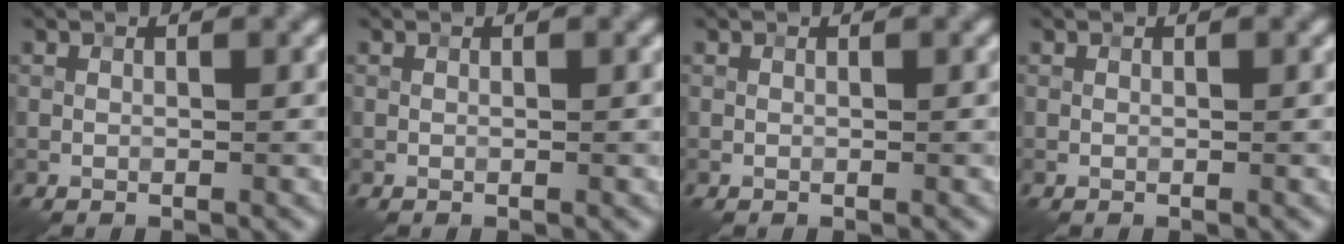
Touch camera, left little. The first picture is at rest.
{"total": 0.0}
{"total": 0.0}
{"total": 0.0}